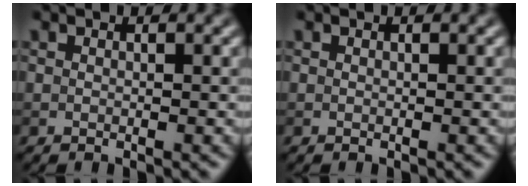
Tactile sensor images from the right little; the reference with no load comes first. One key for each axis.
{"total": 0.0}